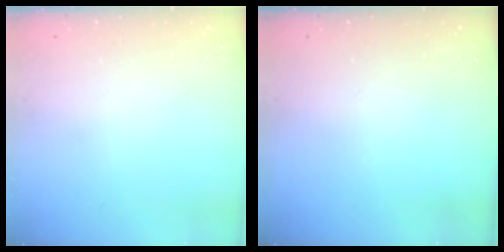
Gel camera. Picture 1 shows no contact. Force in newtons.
{"total": 0.0}